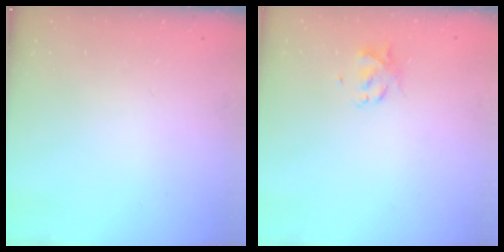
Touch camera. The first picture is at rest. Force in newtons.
{"total": 2.0, "press": 1.9, "slide": 0.5}